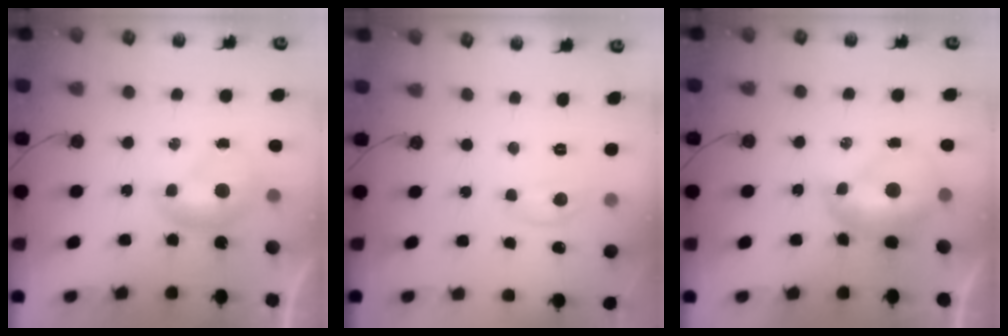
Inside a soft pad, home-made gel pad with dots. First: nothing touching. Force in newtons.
{"total": 1.1, "press": 1.0, "slide": 0.2}
{"total": 2.4, "press": 2.3, "slide": 0.7}